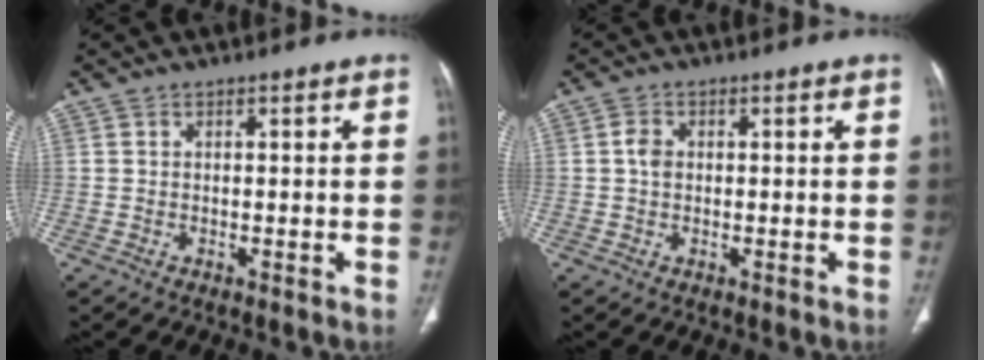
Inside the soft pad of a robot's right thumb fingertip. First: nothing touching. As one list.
[{"total": 2.4, "force": [0.2, 1.7, 1.6], "torque": [-0.030, 0.004, 0.002]}]